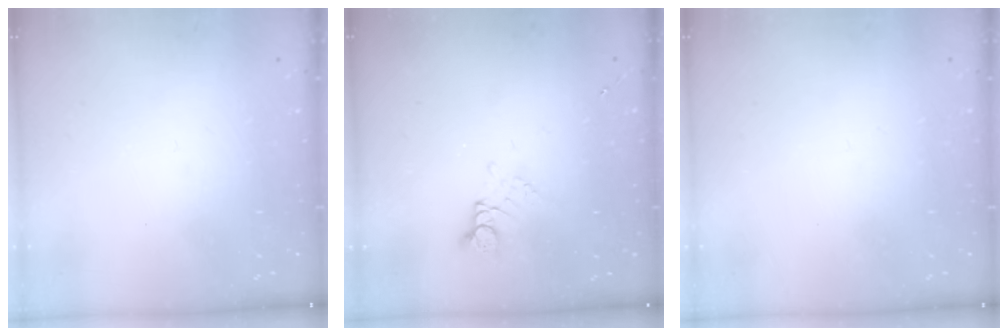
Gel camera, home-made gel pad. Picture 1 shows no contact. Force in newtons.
{"total": 2.9, "press": 2.8, "slide": 0.4}
{"total": 0.0}